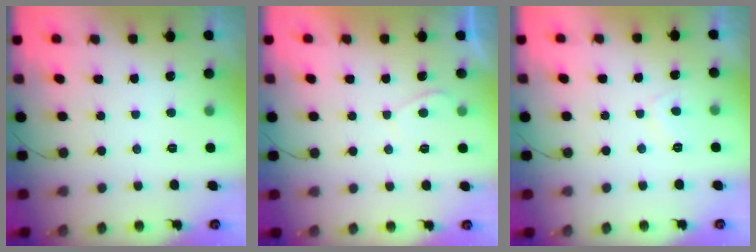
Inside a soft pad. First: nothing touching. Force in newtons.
{"total": 0.8, "press": 0.7, "slide": 0.5}
{"total": 2.4, "press": 2.3, "slide": 0.5}